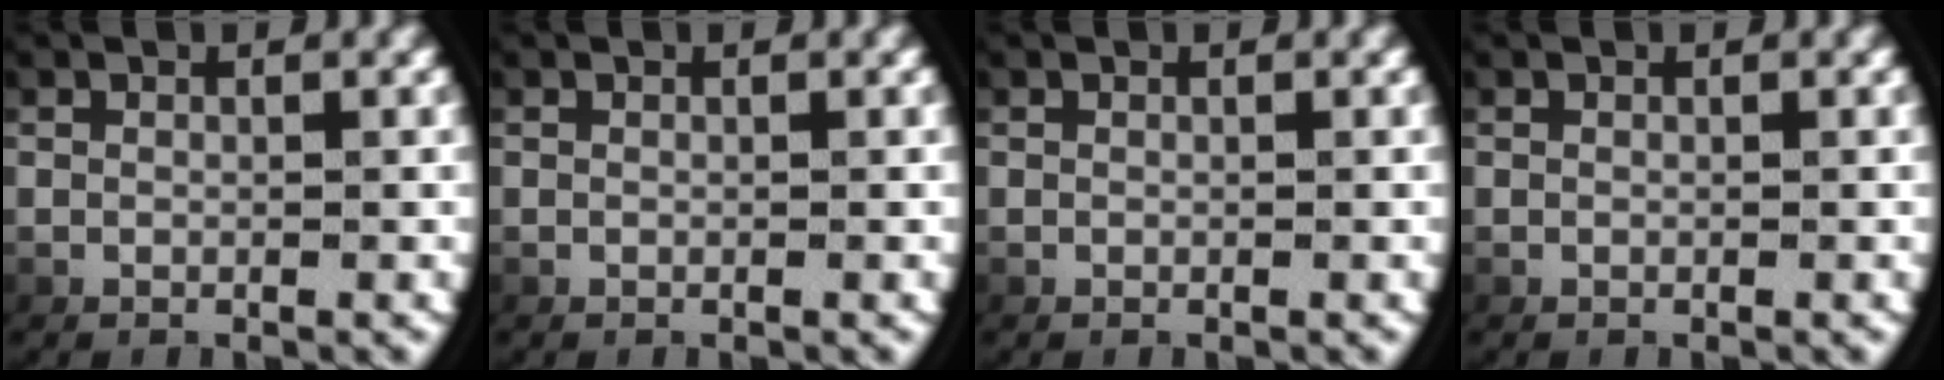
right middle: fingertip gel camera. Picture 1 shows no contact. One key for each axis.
{"total": 0.0}
{"total": 0.0}
{"total": 0.0}